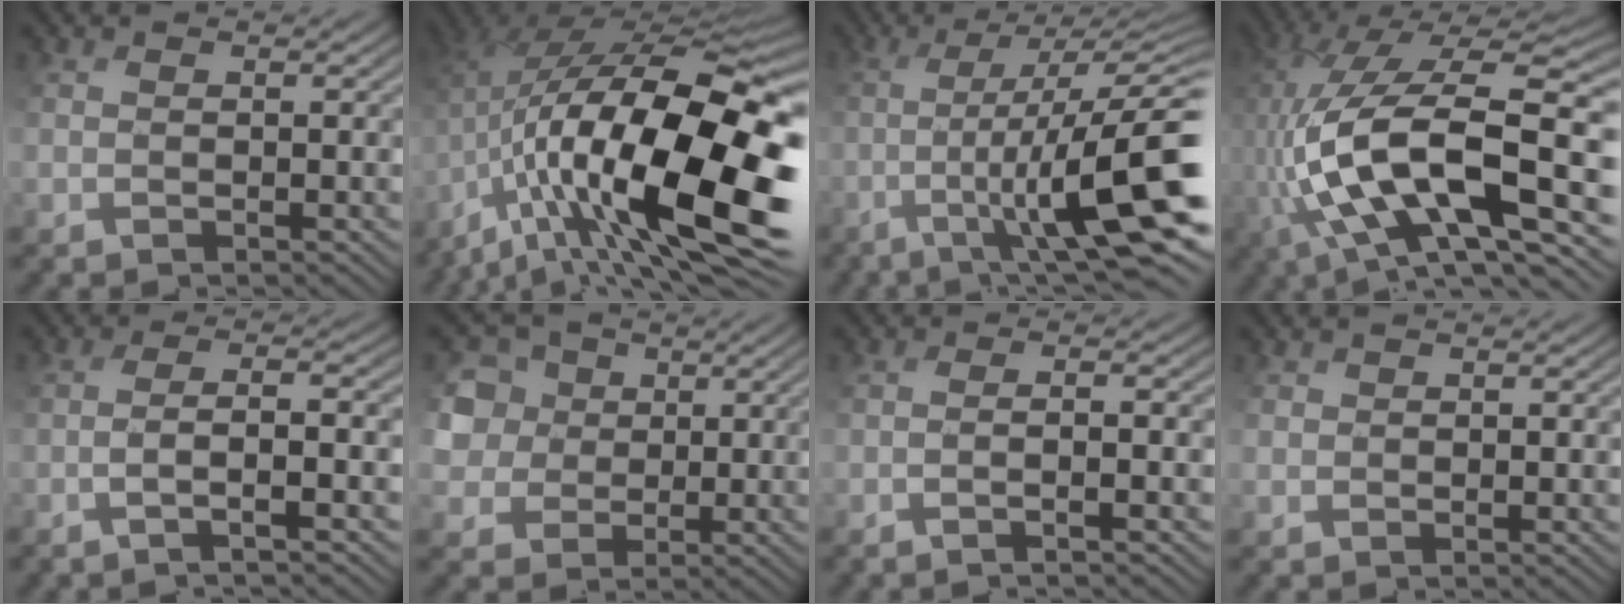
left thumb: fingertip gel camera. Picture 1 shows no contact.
{"total": 21.3, "force": [-6.0, 8.9, 18.4], "torque": [-0.335, -0.024, -0.099]}
{"total": 14.0, "force": [-2.9, 2.9, 13.3], "torque": [-0.223, -0.007, -0.029]}
{"total": 18.6, "force": [-3.5, 8.6, 16.1], "torque": [-0.339, -0.002, -0.067]}
{"total": 4.7, "force": [-2.3, 0.7, 4.0], "torque": [-0.056, 0.012, -0.061]}
{"total": 7.7, "force": [1.5, 7.1, 2.5], "torque": [-0.105, 0.023, 0.012]}
{"total": 3.2, "force": [-1.5, 0.7, 2.8], "torque": [-0.039, 0.005, -0.042]}
{"total": 0.6, "force": [0.0, 0.5, -0.4], "torque": [0.004, -0.004, 0.001]}